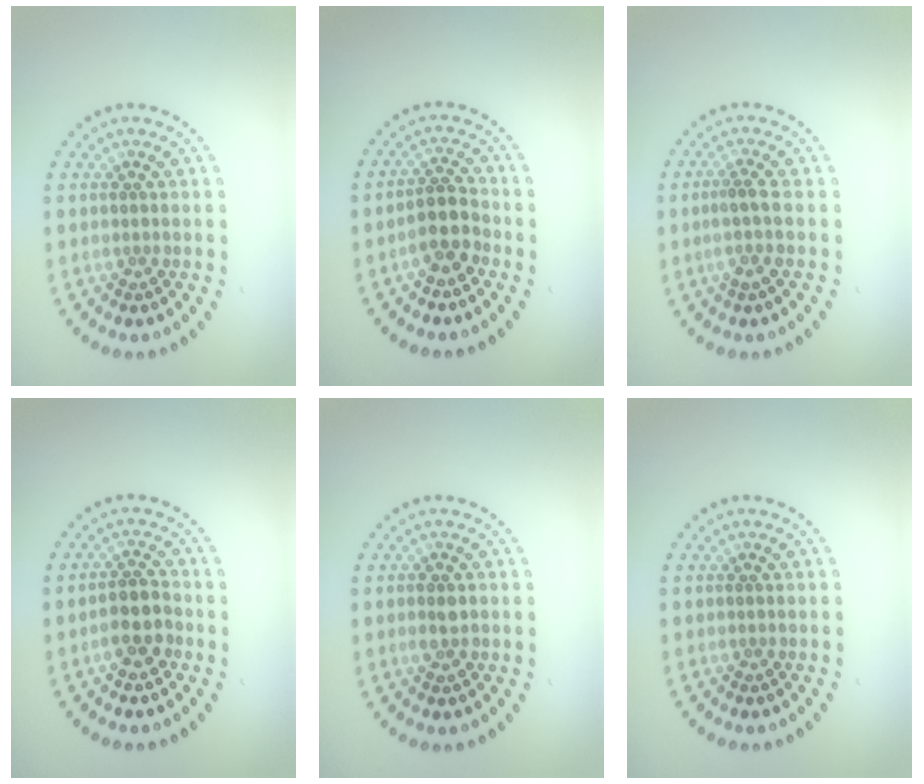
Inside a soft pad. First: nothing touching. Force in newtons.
{"total": 2.8, "press": 2.5, "slide": 1.2}
{"total": 1.9, "press": 1.5, "slide": 1.2}
{"total": 2.6, "press": 2.4, "slide": 1.0}
{"total": 1.4, "press": 1.4, "slide": 0.3}
{"total": 0.0}